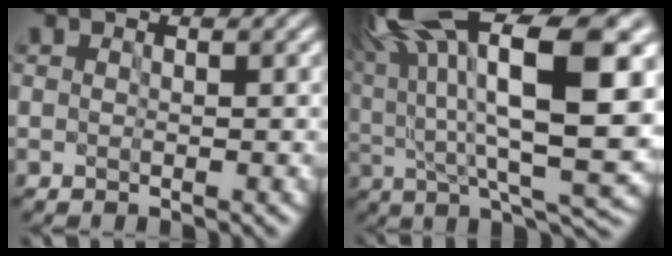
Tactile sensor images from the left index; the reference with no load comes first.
{"total": 18.3, "force": [6.4, 5.8, 16.2], "torque": [-0.272, 0.033, 0.114]}